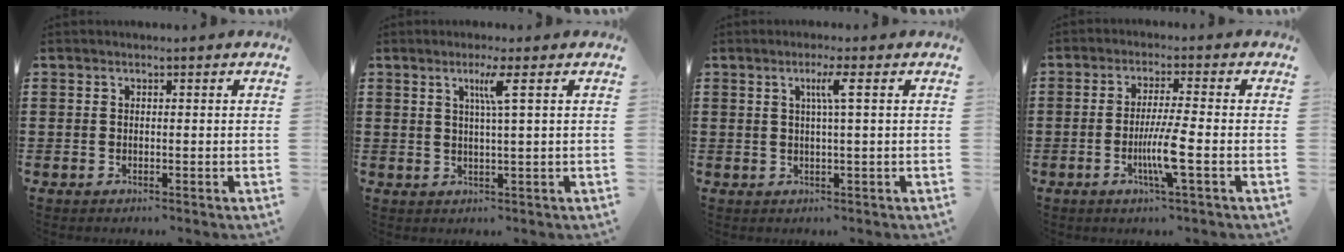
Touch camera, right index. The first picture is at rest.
{"total": 3.6, "force": [1.4, -0.5, 3.3], "torque": [-0.067, -0.006, 0.019]}
{"total": 3.1, "force": [0.8, -0.3, 3.0], "torque": [-0.058, -0.002, 0.010]}
{"total": 6.2, "force": [-1.9, -0.1, 5.9], "torque": [-0.113, -0.018, -0.037]}